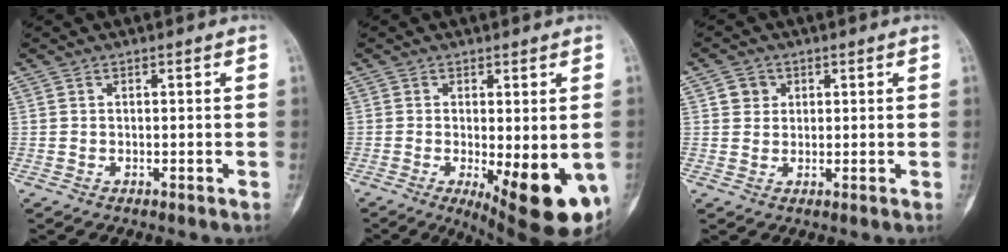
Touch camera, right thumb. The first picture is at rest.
{"total": 14.5, "force": [-4.2, 4.9, 12.9], "torque": [-0.135, -0.018, -0.041]}
{"total": 3.0, "force": [1.1, 2.7, 0.8], "torque": [0.003, -0.003, 0.014]}